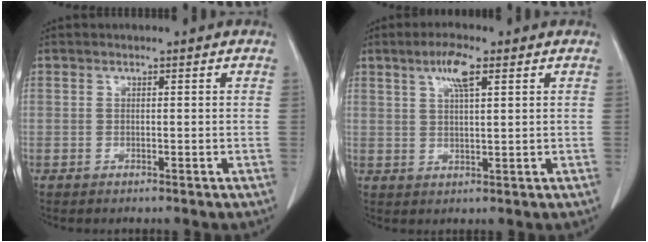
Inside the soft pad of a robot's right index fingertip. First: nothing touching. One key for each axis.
{"total": 5.3, "fx": 2.7, "fy": 1.2, "fz": 4.4, "tx": -0.087, "ty": 0.005, "tz": 0.049}